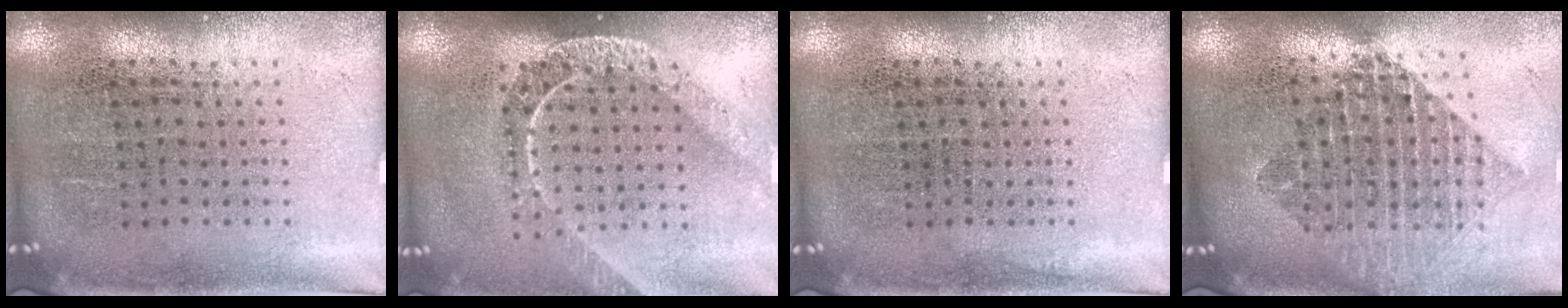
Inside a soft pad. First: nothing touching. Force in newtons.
{"total": 1.6, "press": 1.4, "slide": 0.8}
{"total": 0.0}
{"total": 2.1, "press": 1.7, "slide": 1.3}